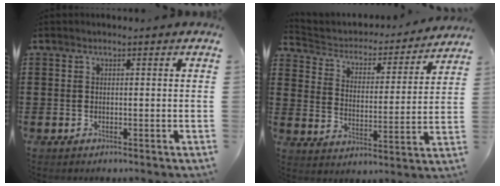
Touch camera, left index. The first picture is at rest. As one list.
[{"total": 3.0, "force": [2.7, 1.3, 0.4], "torque": [-0.029, -0.024, 0.036]}]